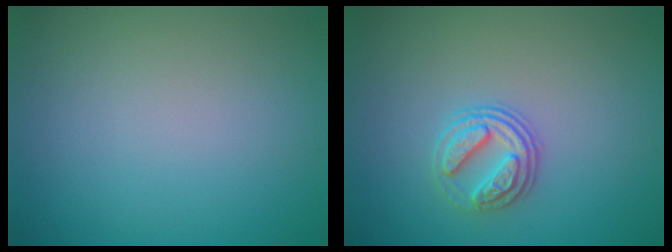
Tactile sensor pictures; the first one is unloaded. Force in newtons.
{"total": 2.7, "press": 2.5, "slide": 1.0}